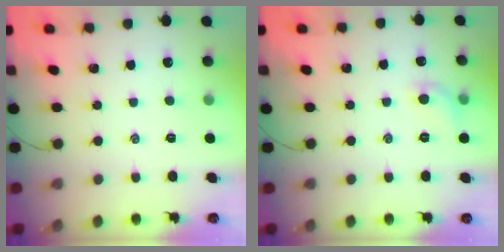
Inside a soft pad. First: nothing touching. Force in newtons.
{"total": 5.9, "press": 5.7, "slide": 1.5}